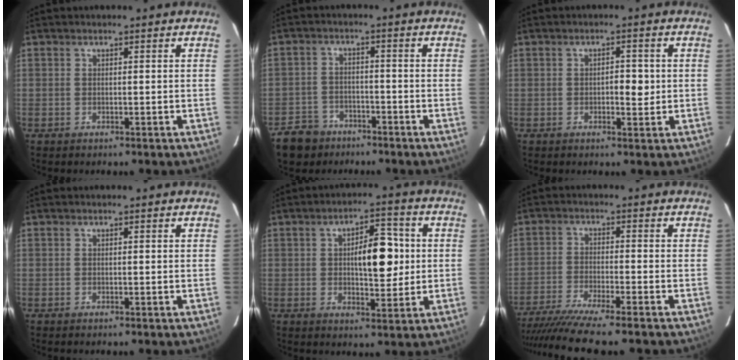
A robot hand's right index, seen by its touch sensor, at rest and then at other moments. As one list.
[{"total": 6.2, "force": [-4.4, 4.3, 0.6], "torque": [-0.018, 0.003, -0.076]}, {"total": 2.9, "force": [-0.1, 1.2, 2.6], "torque": [-0.037, 0.002, -0.001]}, {"total": 0.0}, {"total": 8.8, "force": [0.8, 3.3, 8.1], "torque": [-0.122, 0.012, 0.016]}, {"total": 14.1, "force": [-12.3, -0.8, 6.9], "torque": [-0.099, -0.031, -0.194]}]